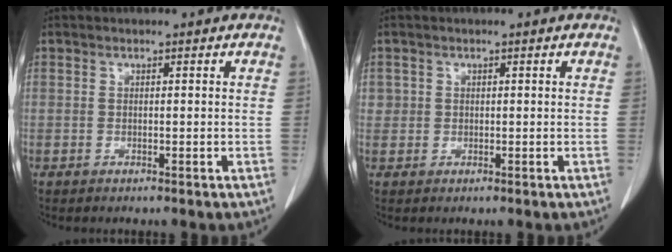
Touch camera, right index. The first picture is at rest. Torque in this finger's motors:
{"motor_torque": [0.31, 0.22, 0.14, 0.05]}